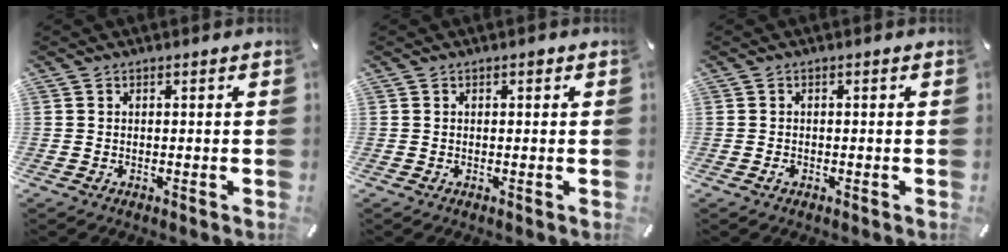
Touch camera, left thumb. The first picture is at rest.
{"total": 0.6, "force": [0.2, 0.4, 0.4], "torque": [0.000, 0.001, 0.001]}
{"total": 0.8, "force": [-0.4, 0.5, 0.5], "torque": [-0.011, 0.000, -0.008]}